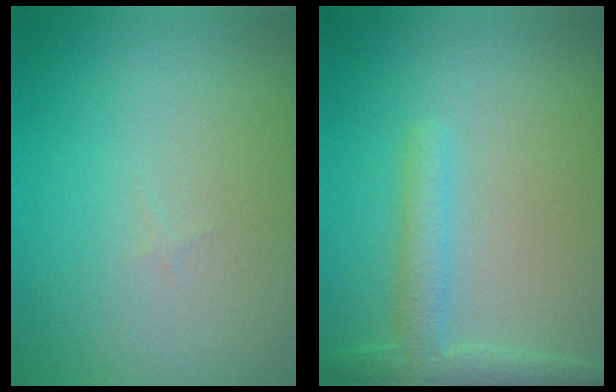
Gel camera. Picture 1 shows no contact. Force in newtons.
{"total": 2.6, "press": 2.6, "slide": 0.2}